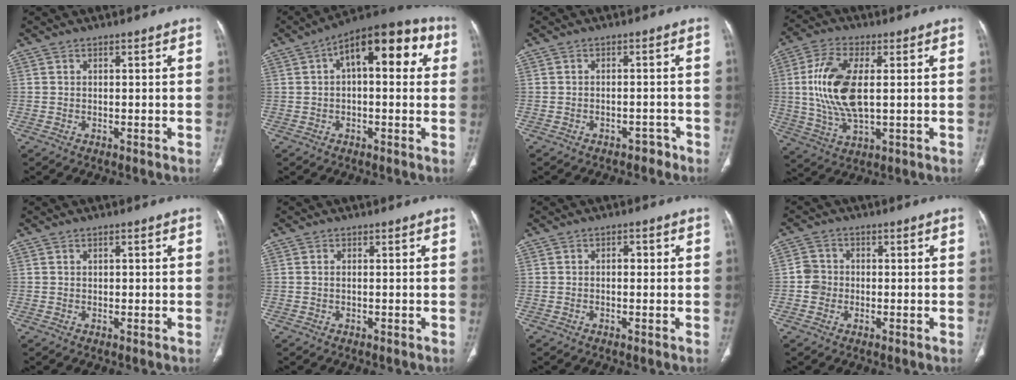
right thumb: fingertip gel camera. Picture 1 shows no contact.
{"total": 15.9, "force": [4.5, 7.3, 13.4], "torque": [-0.152, 0.034, 0.056]}
{"total": 2.4, "force": [-1.9, 1.5, 0.4], "torque": [-0.005, 0.020, -0.024]}
{"total": 13.5, "force": [1.5, 6.2, 11.9], "torque": [-0.252, -0.008, 0.032]}
{"total": 0.6, "force": [0.3, 0.5, 0.4], "torque": [0.000, -0.001, 0.004]}
{"total": 0.0}
{"total": 1.2, "force": [0.0, 0.8, 0.9], "torque": [-0.002, 0.006, -0.005]}
{"total": 3.4, "force": [-0.5, 3.2, 1.0], "torque": [-0.003, 0.008, -0.014]}